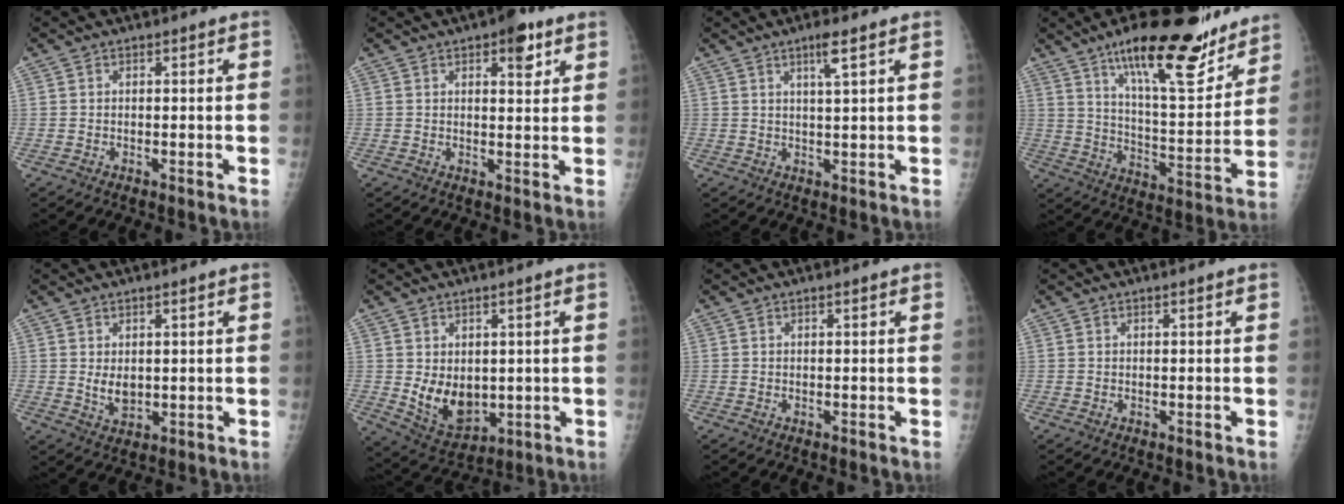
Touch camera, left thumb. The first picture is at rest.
{"total": 5.4, "force": [3.0, 2.3, 3.9], "torque": [-0.034, -0.011, 0.034]}
{"total": 3.7, "force": [2.1, 0.0, 3.1], "torque": [-0.060, -0.011, 0.039]}
{"total": 21.1, "force": [14.8, 6.0, 13.9], "torque": [-0.175, -0.082, 0.237]}
{"total": 4.3, "force": [0.9, 2.4, 3.4], "torque": [-0.047, -0.015, 0.024]}
{"total": 9.0, "force": [0.1, 6.3, 6.4], "torque": [-0.077, -0.020, 0.026]}
{"total": 0.0}
{"total": 0.0}